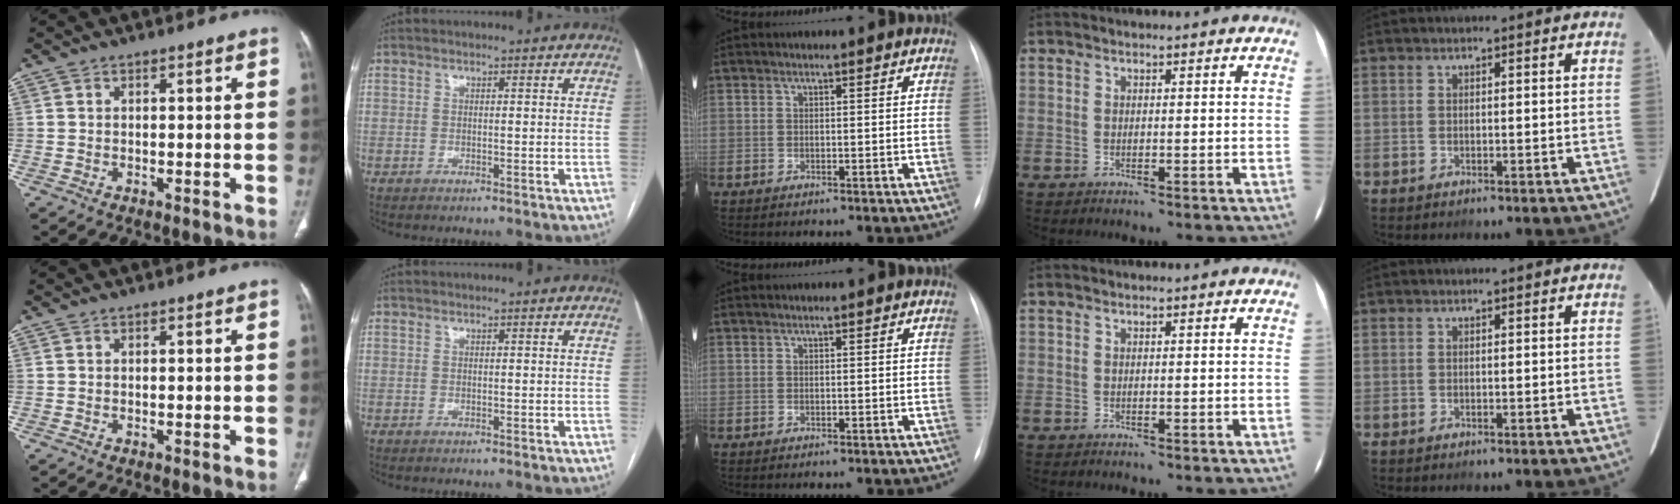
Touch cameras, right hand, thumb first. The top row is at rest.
{}